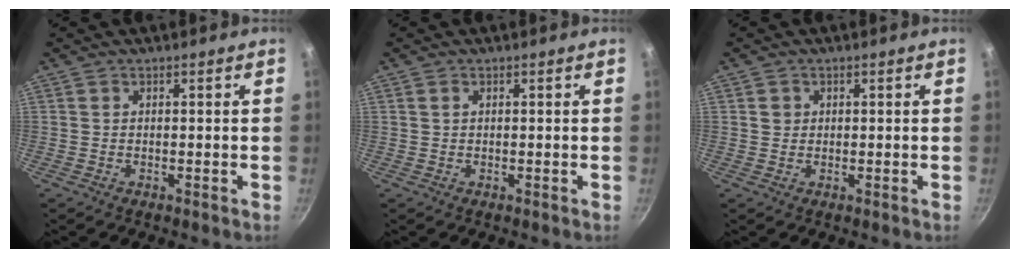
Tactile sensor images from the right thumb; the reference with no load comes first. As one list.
[{"total": 0.6, "force": [0.2, 0.4, 0.4], "torque": [-0.006, 0.002, 0.004]}, {"total": 1.5, "force": [0.4, 1.4, 0.4], "torque": [-0.002, 0.004, 0.005]}]